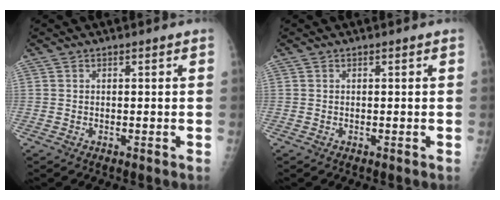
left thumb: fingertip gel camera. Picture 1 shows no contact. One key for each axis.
{"total": 0.0}